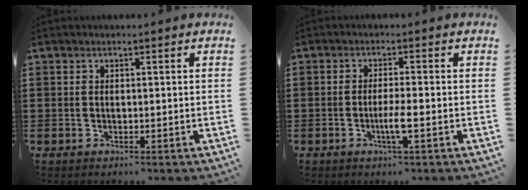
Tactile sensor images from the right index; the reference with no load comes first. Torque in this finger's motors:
{"motor_torque": [0.71, 0.10, 0.09, 0.03]}